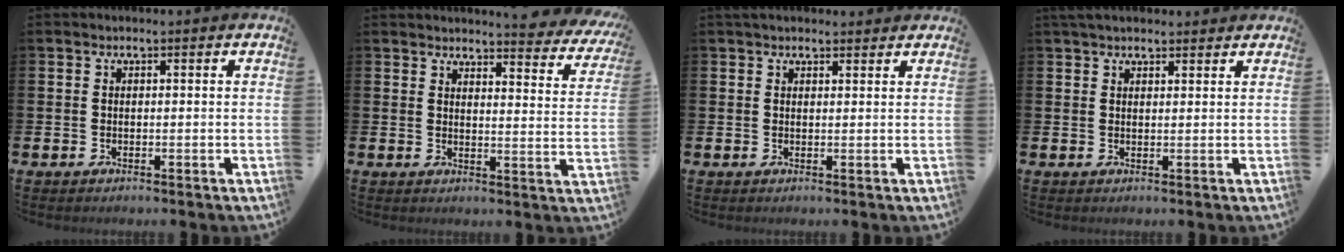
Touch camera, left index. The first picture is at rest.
{"total": 3.8, "force": [3.8, 0.0, 0.5], "torque": [-0.001, -0.034, 0.060]}
{"total": 1.8, "force": [1.7, 0.6, 0.3], "torque": [0.002, -0.003, 0.028]}
{"total": 2.5, "force": [2.3, 0.8, 0.7], "torque": [-0.006, -0.004, 0.040]}